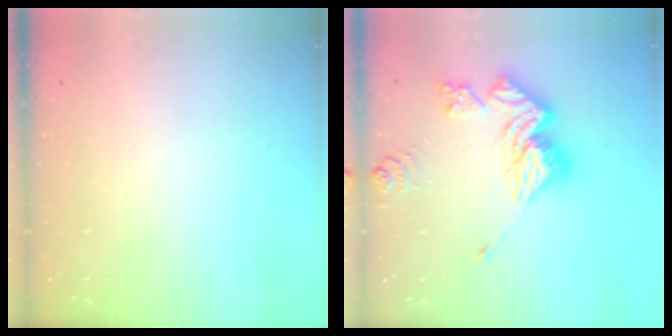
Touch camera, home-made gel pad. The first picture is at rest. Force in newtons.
{"total": 18.6, "press": 18.5, "slide": 1.8}